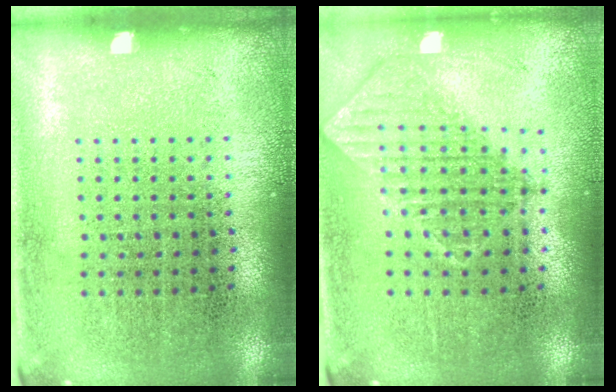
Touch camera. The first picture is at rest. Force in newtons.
{"total": 0.8, "press": 0.8, "slide": 0.0}